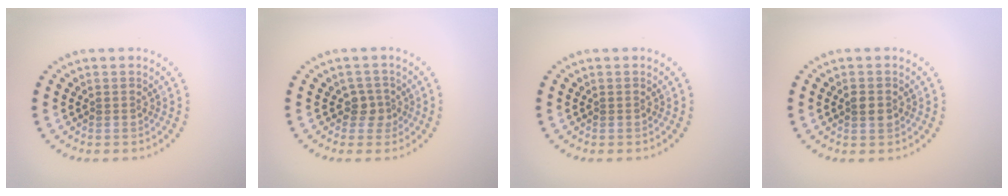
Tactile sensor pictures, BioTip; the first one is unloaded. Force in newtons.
{"total": 1.8, "press": 1.4, "slide": 1.2}
{"total": 0.0}
{"total": 1.3, "press": 1.3, "slide": 0.0}